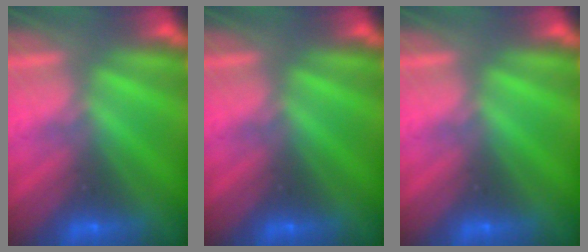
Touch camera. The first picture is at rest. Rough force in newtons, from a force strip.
{"total": 0.0}
{"total": 0.0}